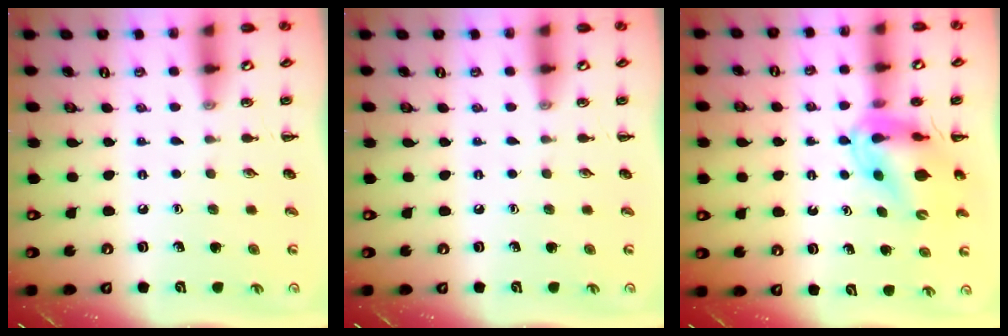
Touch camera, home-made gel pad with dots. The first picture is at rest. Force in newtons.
{"total": 0.0}
{"total": 11.6, "press": 11.0, "slide": 3.5}